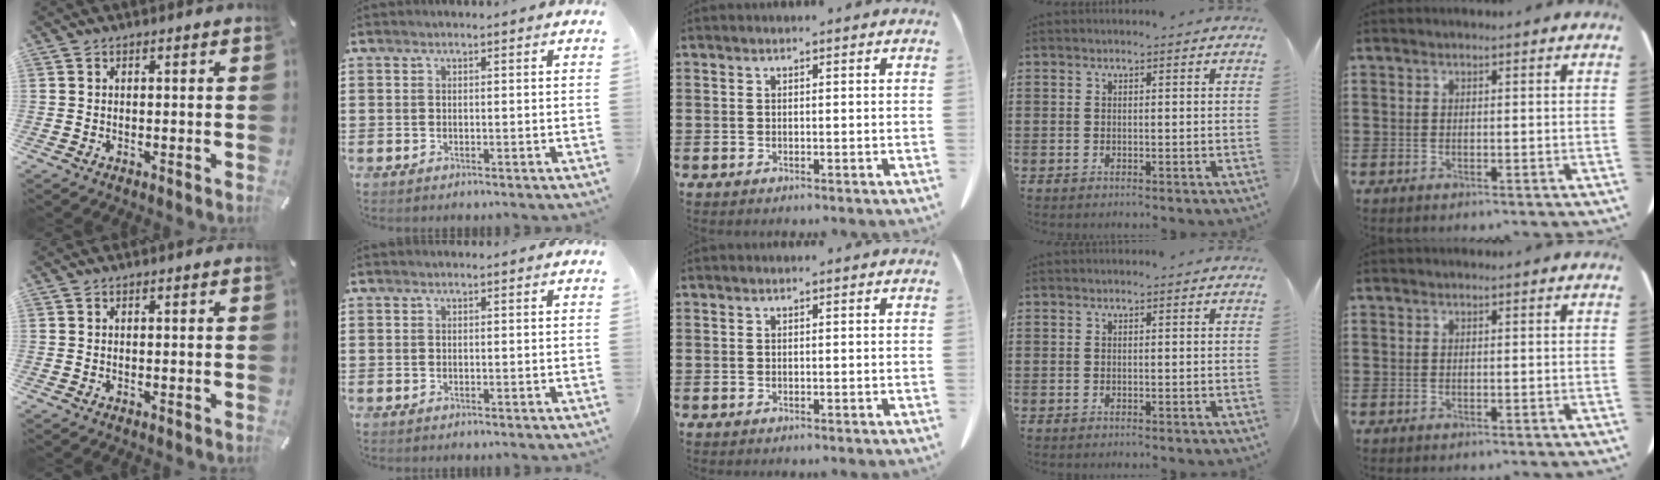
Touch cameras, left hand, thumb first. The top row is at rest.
{}